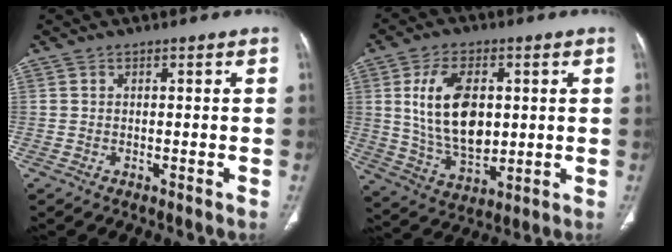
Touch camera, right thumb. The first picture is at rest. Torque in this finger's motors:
{"motor_torque": [0.43, 4.58, 1.59, 0.61, 0.25]}